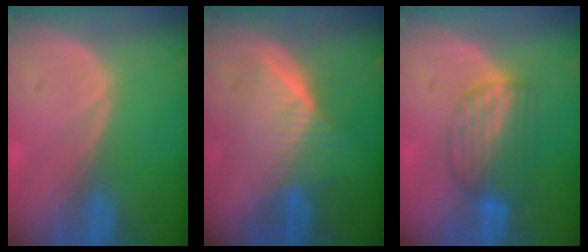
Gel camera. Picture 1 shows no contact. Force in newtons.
{"total": 6.5, "press": 6.2, "slide": 1.8}
{"total": 6.6, "press": 6.3, "slide": 2.0}